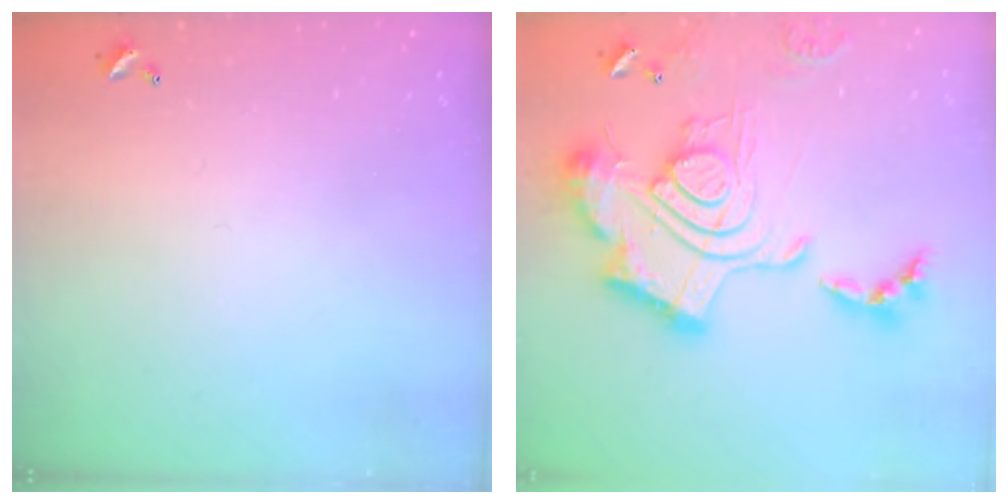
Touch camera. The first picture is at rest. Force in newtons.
{"total": 3.0, "press": 2.4, "slide": 1.8}